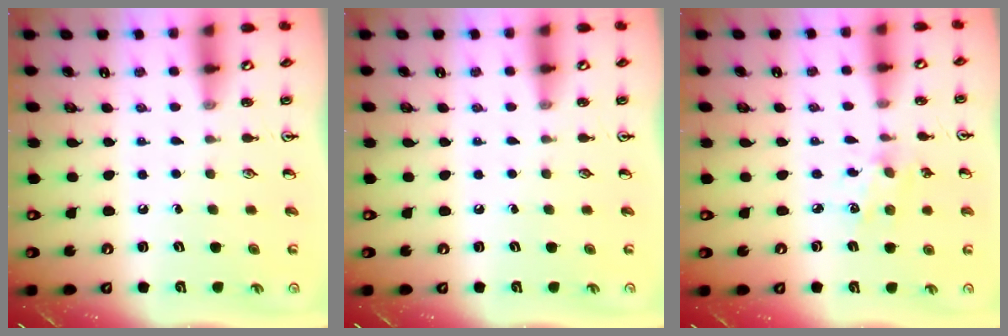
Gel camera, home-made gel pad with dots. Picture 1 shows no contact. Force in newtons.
{"total": 0.0}
{"total": 3.4, "press": 3.2, "slide": 1.2}